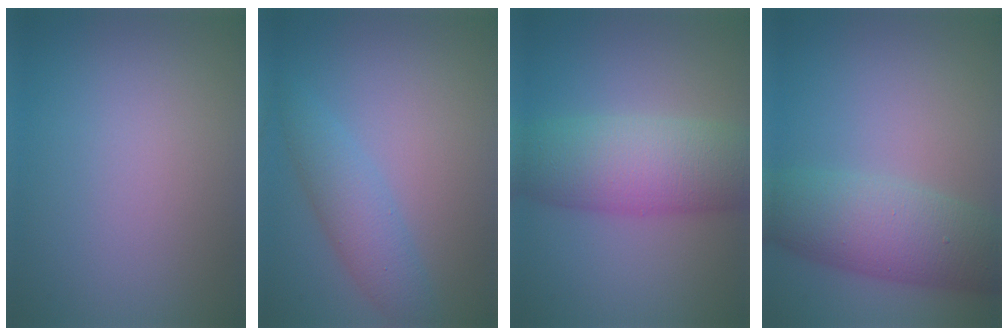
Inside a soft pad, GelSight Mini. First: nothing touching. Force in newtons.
{"total": 3.2, "press": 3.2, "slide": 0.0}
{"total": 7.8, "press": 7.8, "slide": 0.1}
{"total": 7.0, "press": 7.0, "slide": 0.2}